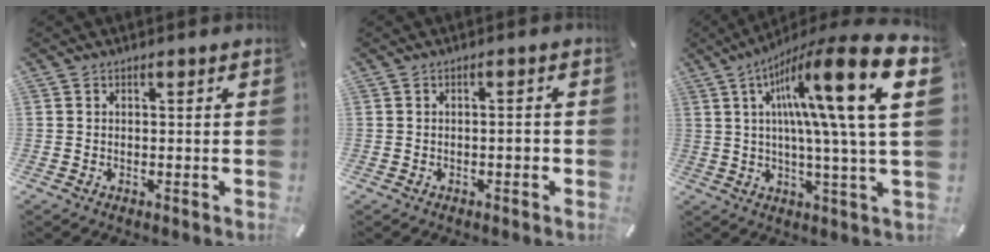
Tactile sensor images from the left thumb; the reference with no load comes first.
{"total": 2.0, "force": [-0.6, 0.7, 1.7], "torque": [-0.031, 0.004, -0.012]}
{"total": 23.9, "force": [6.9, 2.6, 22.7], "torque": [-0.378, -0.040, 0.083]}